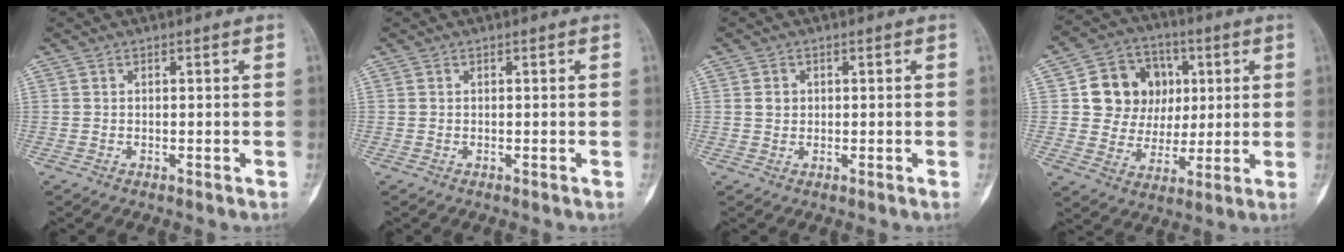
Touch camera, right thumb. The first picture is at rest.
{"total": 0.0}
{"total": 1.6, "force": [0.3, 1.4, 0.7], "torque": [-0.008, 0.002, 0.006]}
{"total": 13.6, "force": [2.9, 11.9, 5.9], "torque": [-0.048, 0.002, 0.054]}